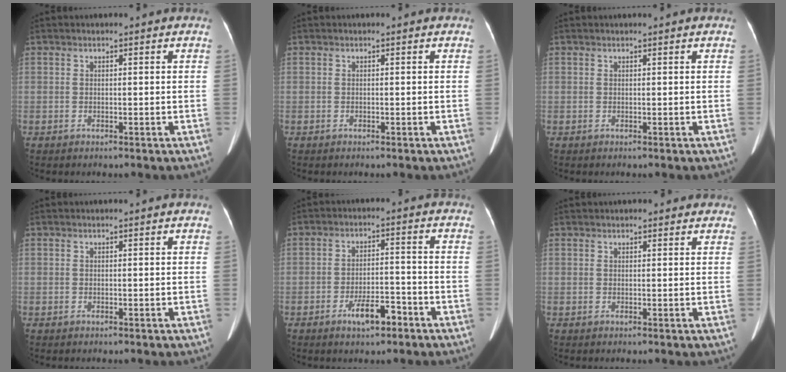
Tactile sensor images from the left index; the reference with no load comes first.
{"total": 0.0}
{"total": 0.7, "force": [0.6, 0.0, 0.2], "torque": [-0.002, 0.007, 0.012]}
{"total": 0.5, "force": [0.5, 0.0, 0.2], "torque": [-0.001, 0.006, 0.011]}
{"total": 5.3, "force": [-3.3, 1.6, 3.8], "torque": [-0.072, 0.000, -0.051]}
{"total": 3.9, "force": [3.4, 1.2, 1.4], "torque": [-0.010, 0.028, 0.041]}